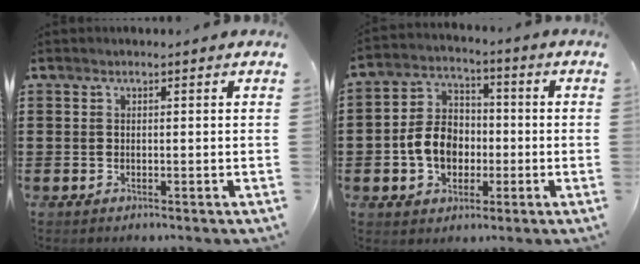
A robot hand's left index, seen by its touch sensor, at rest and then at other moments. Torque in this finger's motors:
{"motor_torque": [1.20, 0.94, 0.75, 0.09]}